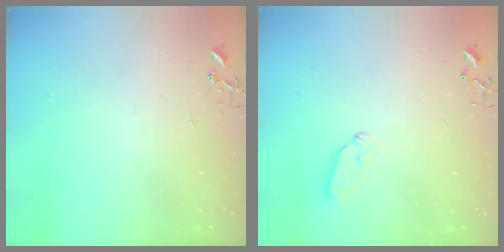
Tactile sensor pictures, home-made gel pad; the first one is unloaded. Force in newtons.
{"total": 6.0, "press": 6.0, "slide": 0.2}